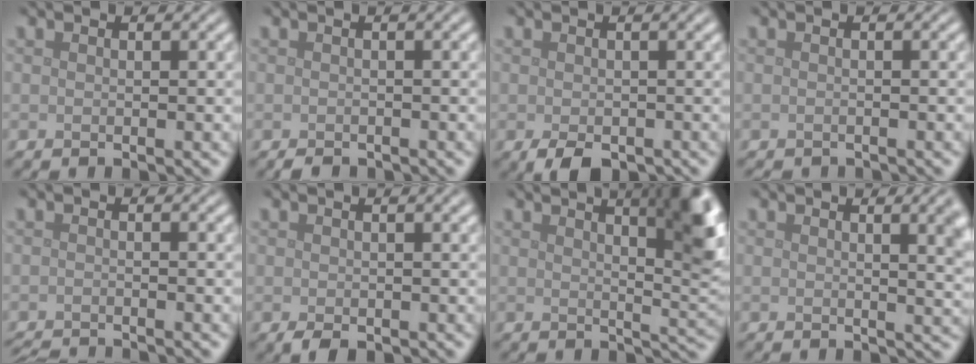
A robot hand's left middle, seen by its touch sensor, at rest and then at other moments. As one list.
[{"total": 1.3, "force": [-1.0, 0.4, 0.6], "torque": [-0.013, -0.004, -0.015]}, {"total": 3.3, "force": [-1.5, 1.7, 2.5], "torque": [-0.042, -0.008, -0.021]}, {"total": 0.9, "force": [-0.9, 0.0, 0.0], "torque": [0.001, -0.005, -0.014]}, {"total": 3.1, "force": [-3.0, 0.3, 1.0], "torque": [-0.018, -0.009, -0.050]}, {"total": 2.0, "force": [-0.6, 0.9, 1.7], "torque": [-0.031, -0.006, -0.006]}, {"total": 10.1, "force": [4.5, 3.6, 8.3], "torque": [-0.059, 0.031, 0.050]}, {"total": 5.1, "force": [1.4, 1.9, 4.6], "torque": [-0.030, 0.009, 0.017]}]